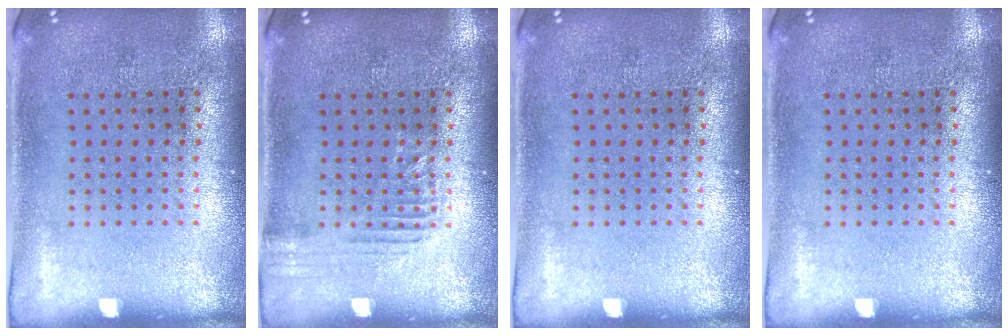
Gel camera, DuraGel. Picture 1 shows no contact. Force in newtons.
{"total": 1.3, "press": 1.3, "slide": 0.2}
{"total": 0.0}
{"total": 0.0}